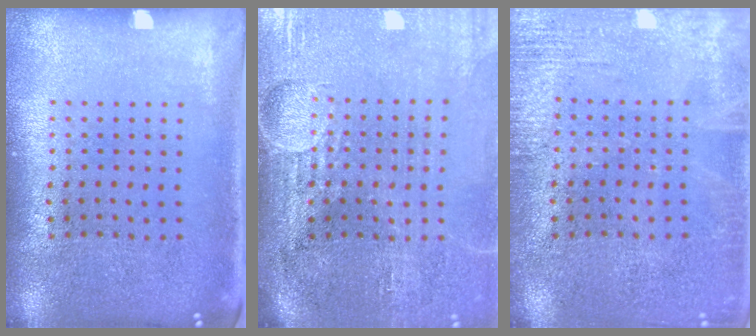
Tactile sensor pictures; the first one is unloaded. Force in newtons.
{"total": 4.5, "press": 3.8, "slide": 2.4}
{"total": 2.6, "press": 2.5, "slide": 0.3}